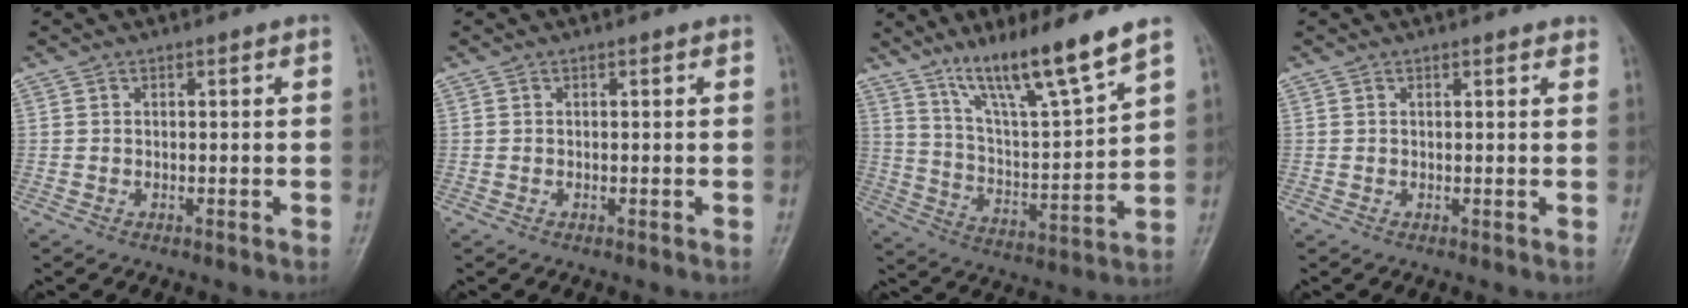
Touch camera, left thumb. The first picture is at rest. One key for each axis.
{"total": 0.0}
{"total": 15.4, "fx": 11.1, "fy": 1.0, "fz": 10.7, "tx": -0.179, "ty": -0.064, "tz": 0.204}
{"total": 1.3, "fx": 1.0, "fy": 0.4, "fz": 0.6, "tx": -0.005, "ty": -0.002, "tz": 0.011}